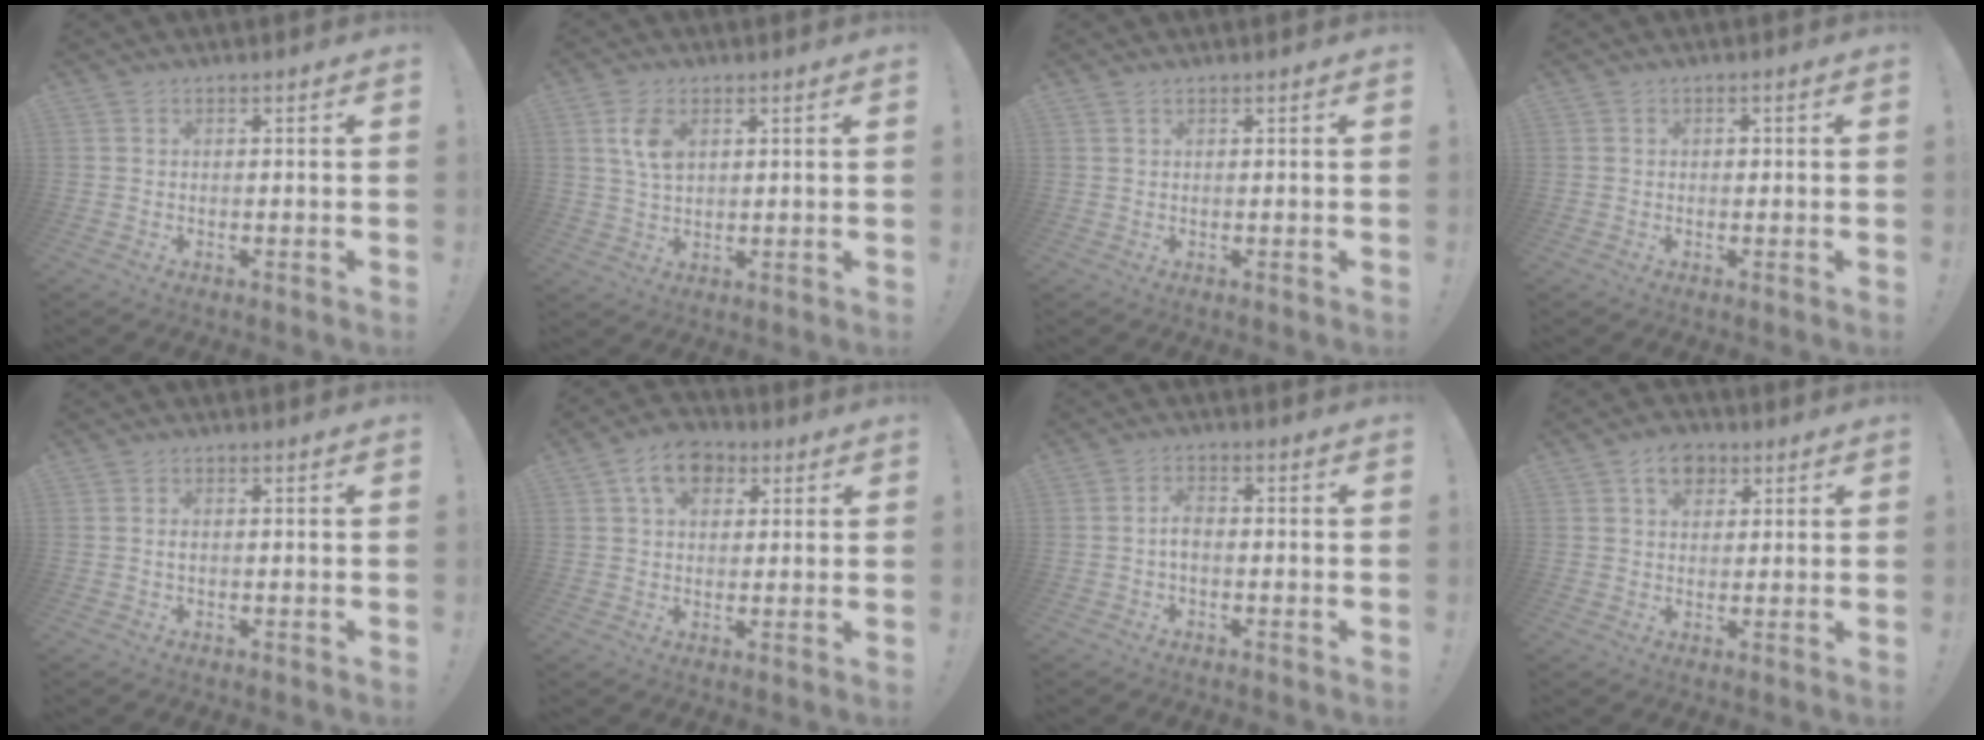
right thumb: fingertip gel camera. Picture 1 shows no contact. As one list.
[{"total": 7.3, "force": [2.7, 4.5, 5.1], "torque": [-0.088, -0.007, 0.048]}, {"total": 0.8, "force": [0.7, 0.3, 0.4], "torque": [-0.008, 0.000, 0.013]}, {"total": 0.8, "force": [-0.2, 0.7, 0.3], "torque": [-0.001, 0.001, -0.005]}, {"total": 0.9, "force": [-0.1, 0.5, 0.7], "torque": [-0.018, 0.003, -0.001]}, {"total": 9.7, "force": [4.2, 6.7, 5.6], "torque": [-0.087, 0.000, 0.078]}, {"total": 3.4, "force": [-0.7, 1.9, 2.8], "torque": [-0.052, 0.007, -0.011]}, {"total": 7.3, "force": [3.5, 5.3, 3.7], "torque": [-0.048, -0.003, 0.064]}]